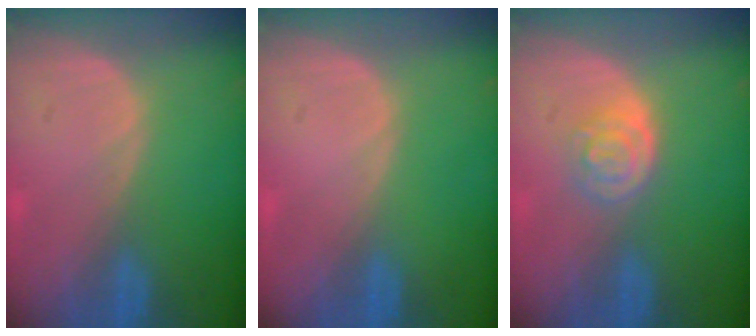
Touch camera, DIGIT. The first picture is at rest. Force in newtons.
{"total": 0.0}
{"total": 4.1, "press": 3.7, "slide": 1.9}